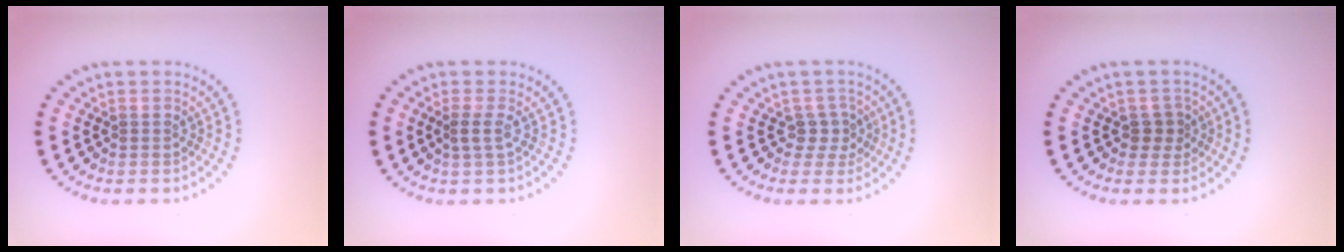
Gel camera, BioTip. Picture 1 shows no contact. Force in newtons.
{"total": 1.3, "press": 0.9, "slide": 0.9}
{"total": 1.8, "press": 1.4, "slide": 1.1}
{"total": 1.5, "press": 1.2, "slide": 0.9}